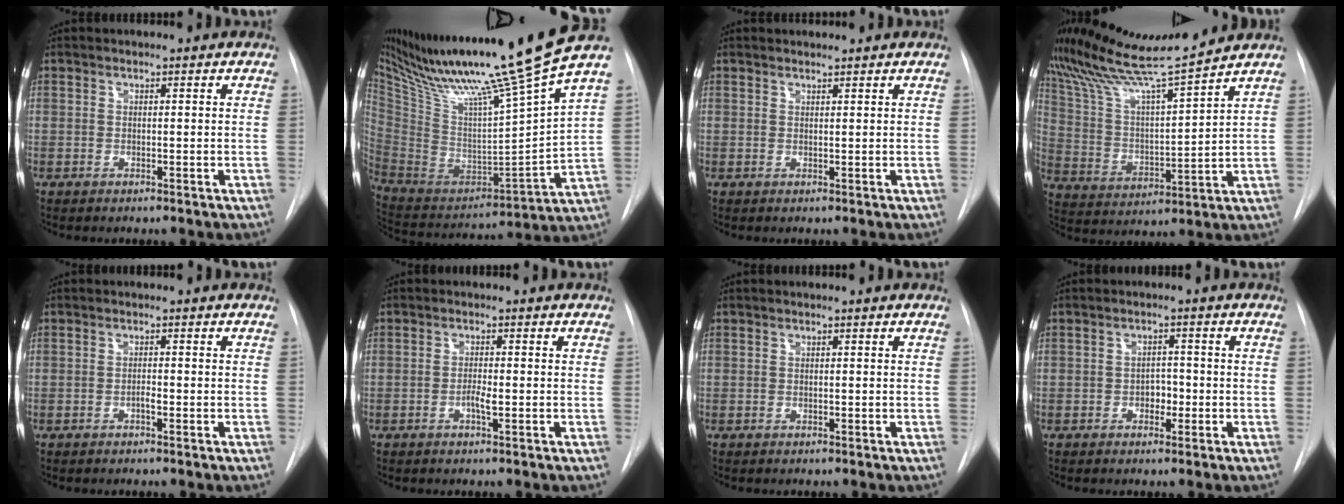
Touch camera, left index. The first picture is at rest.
{"total": 25.5, "force": [19.3, -1.7, 16.5], "torque": [-0.277, -0.044, 0.327]}
{"total": 0.9, "force": [0.9, 0.0, 0.1], "torque": [-0.004, 0.006, 0.018]}
{"total": 14.2, "force": [13.1, -1.8, 5.0], "torque": [-0.107, -0.013, 0.238]}
{"total": 1.0, "force": [-0.7, 0.2, 0.6], "torque": [-0.010, -0.001, -0.016]}
{"total": 1.7, "force": [-0.9, 0.2, 1.5], "torque": [-0.028, -0.002, -0.019]}
{"total": 0.0}
{"total": 2.3, "force": [-1.1, 1.6, 1.4], "torque": [-0.014, 0.005, -0.018]}